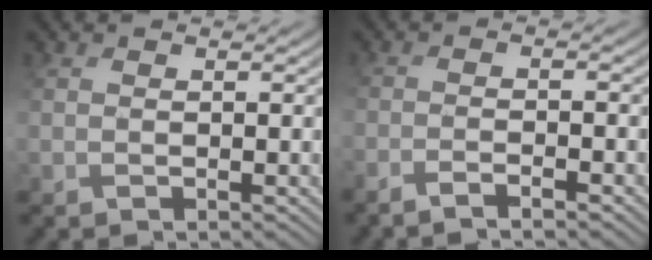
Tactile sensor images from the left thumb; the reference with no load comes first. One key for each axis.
{"total": 3.1, "fx": -2.4, "fy": 0.3, "fz": 2.0, "tx": -0.034, "ty": 0.002, "tz": -0.056}